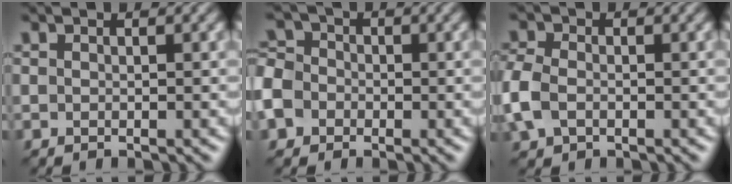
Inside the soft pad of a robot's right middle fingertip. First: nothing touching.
{"total": 6.9, "force": [-3.0, 5.6, 2.7], "torque": [-0.071, -0.007, -0.074]}
{"total": 4.2, "force": [-1.1, 3.0, 2.7], "torque": [-0.080, 0.000, -0.031]}